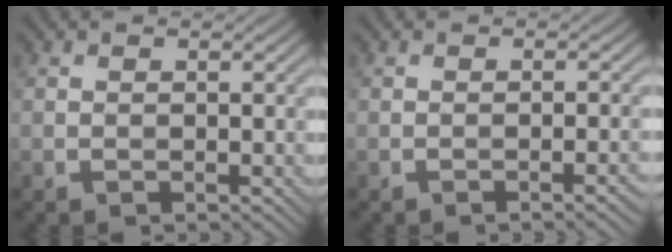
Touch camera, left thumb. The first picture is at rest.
{"total": 2.1, "force": [-0.9, 0.3, 1.8], "torque": [-0.020, 0.009, -0.019]}